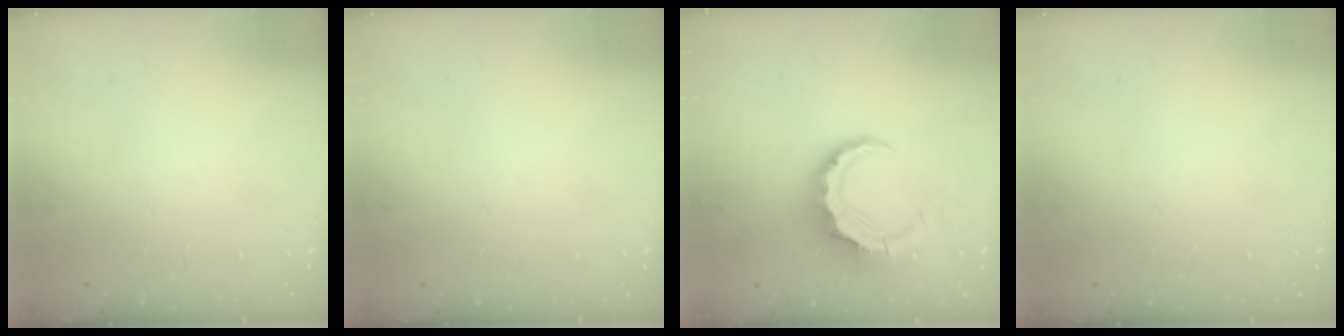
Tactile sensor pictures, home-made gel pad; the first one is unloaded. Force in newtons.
{"total": 0.0}
{"total": 9.1, "press": 9.0, "slide": 1.5}
{"total": 0.0}